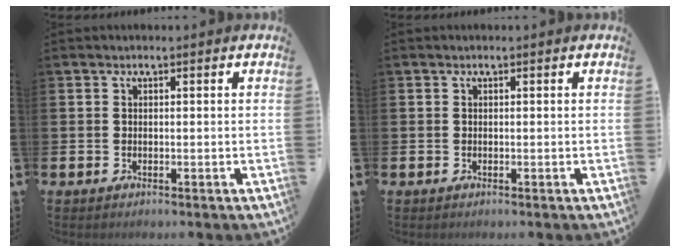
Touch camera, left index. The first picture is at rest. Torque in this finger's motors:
{"motor_torque": [0.00, 0.00, 0.00, 0.00]}